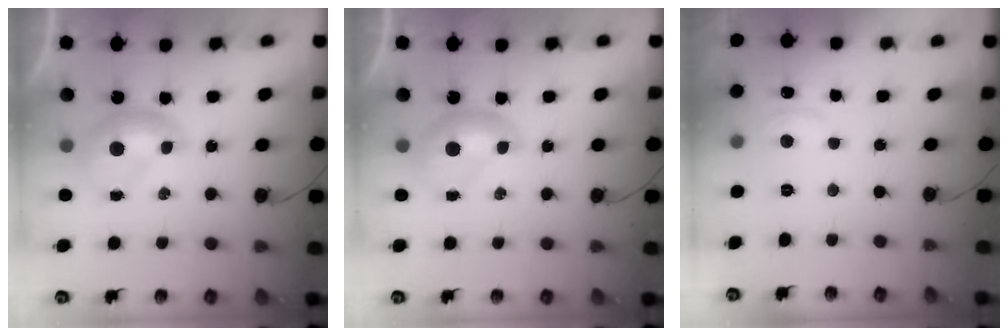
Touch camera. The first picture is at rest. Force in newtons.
{"total": 0.0}
{"total": 1.2, "press": 1.0, "slide": 0.8}